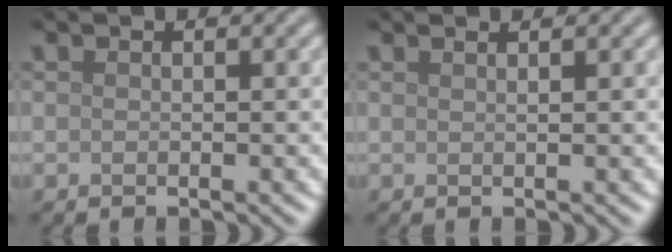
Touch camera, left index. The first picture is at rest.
{"total": 2.0, "force": [1.2, 0.9, 1.3], "torque": [0.000, 0.001, -0.008]}